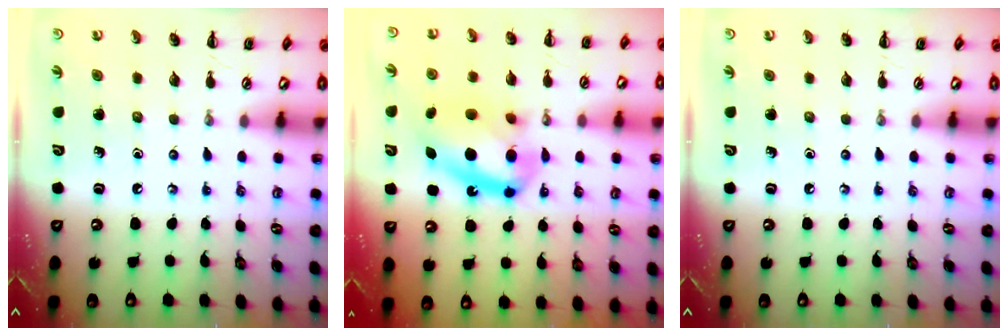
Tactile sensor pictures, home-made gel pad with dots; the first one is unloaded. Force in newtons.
{"total": 15.5, "press": 15.0, "slide": 3.7}
{"total": 0.0}